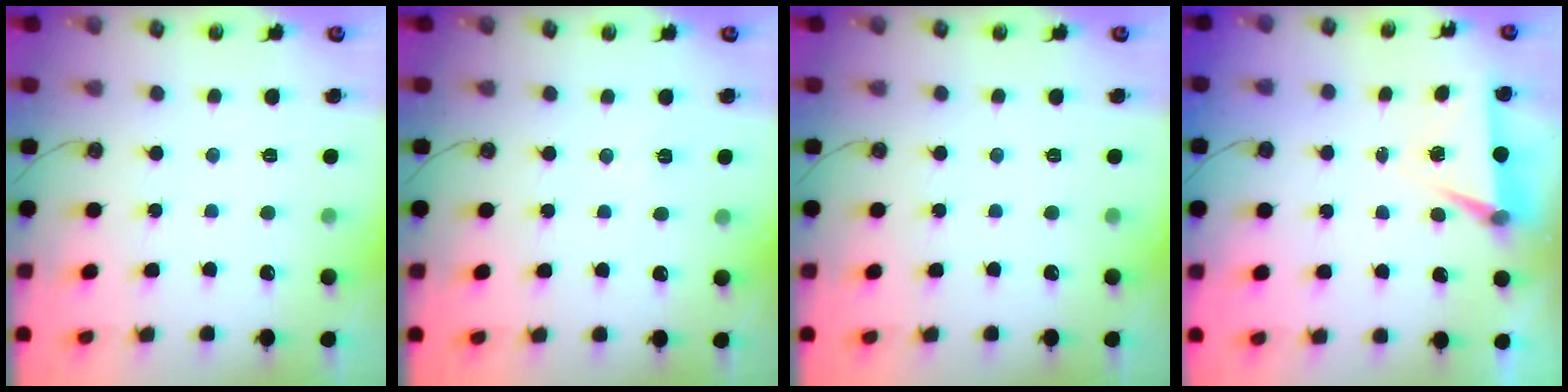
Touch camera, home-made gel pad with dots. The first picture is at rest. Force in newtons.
{"total": 4.1, "press": 3.7, "slide": 1.7}
{"total": 0.0}
{"total": 6.3, "press": 4.4, "slide": 4.5}